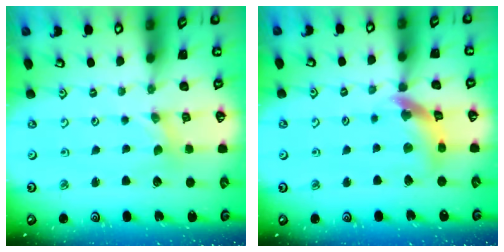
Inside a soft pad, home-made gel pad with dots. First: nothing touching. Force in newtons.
{"total": 12.1, "press": 12.0, "slide": 1.4}